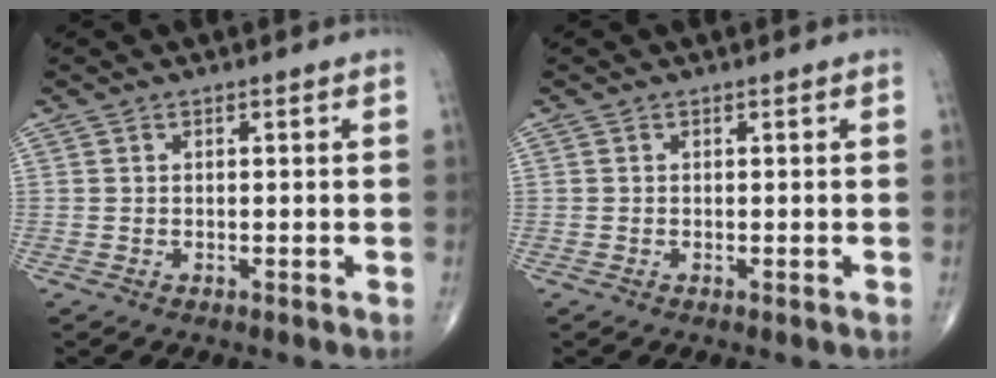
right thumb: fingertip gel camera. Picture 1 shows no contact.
{"total": 0.0}